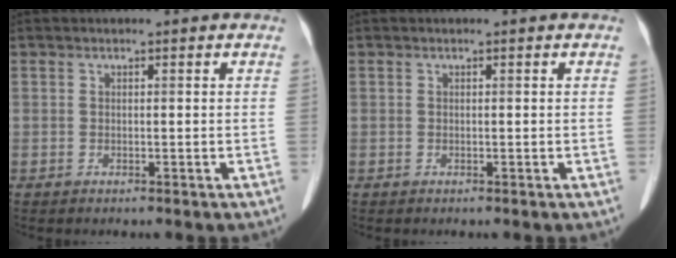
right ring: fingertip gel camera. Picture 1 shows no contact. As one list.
[{"total": 0.0}]